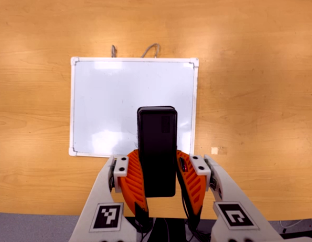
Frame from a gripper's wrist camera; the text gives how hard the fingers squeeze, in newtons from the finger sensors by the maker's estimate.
{"total": 6.5, "left": 5.6, "right": 7.4}